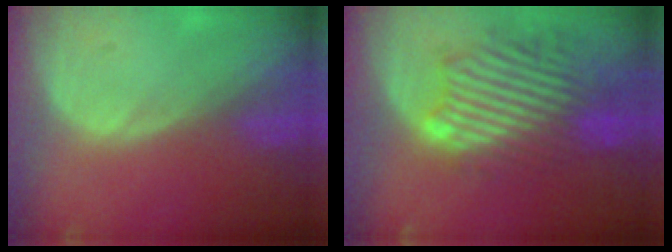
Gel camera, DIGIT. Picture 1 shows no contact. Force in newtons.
{"total": 10.8, "press": 10.1, "slide": 4.0}